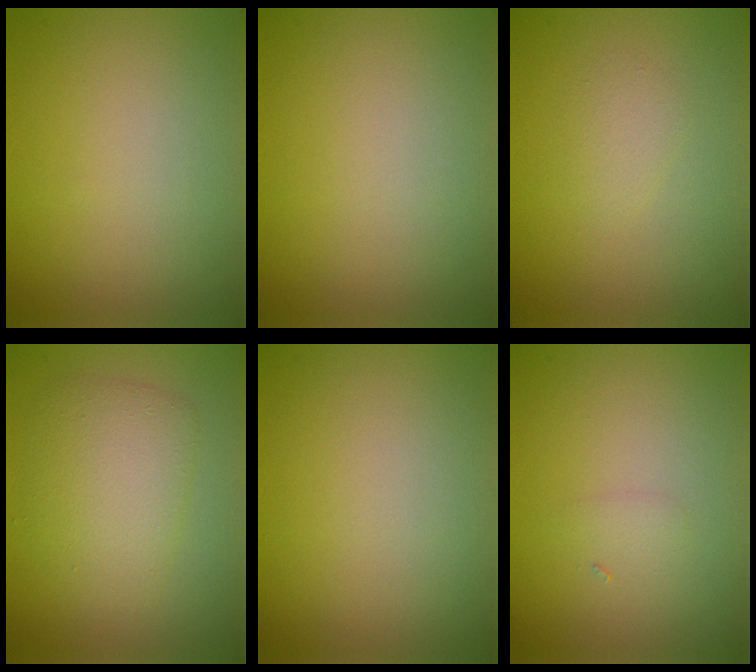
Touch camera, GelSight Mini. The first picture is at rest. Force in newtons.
{"total": 0.0}
{"total": 1.3, "press": 1.3, "slide": 0.0}
{"total": 4.3, "press": 4.3, "slide": 0.1}
{"total": 0.0}
{"total": 0.8, "press": 0.8, "slide": 0.1}